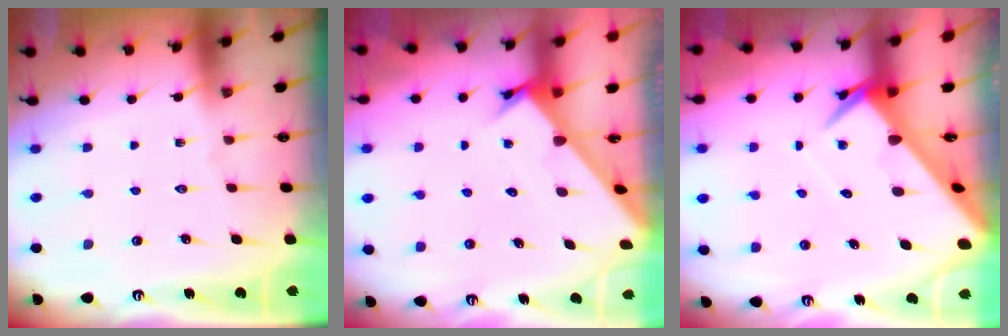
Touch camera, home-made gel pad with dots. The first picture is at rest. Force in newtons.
{"total": 2.4, "press": 2.4, "slide": 0.0}
{"total": 5.7, "press": 5.7, "slide": 0.4}